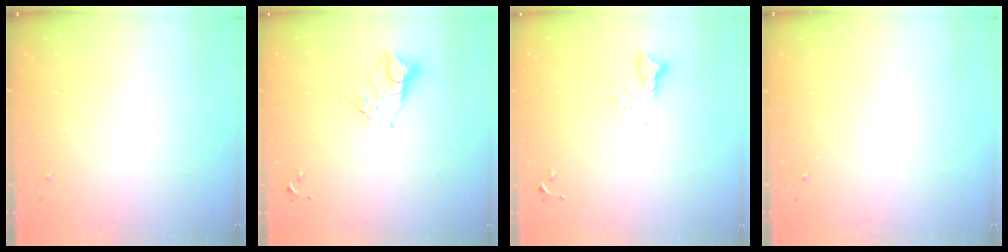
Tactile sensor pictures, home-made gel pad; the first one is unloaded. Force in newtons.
{"total": 9.9, "press": 9.8, "slide": 1.1}
{"total": 4.1, "press": 4.1, "slide": 0.4}
{"total": 0.0}